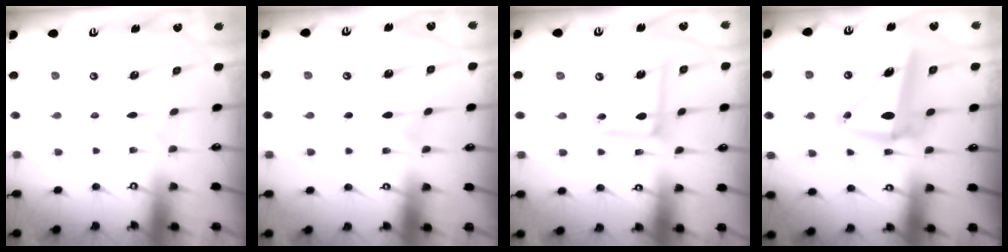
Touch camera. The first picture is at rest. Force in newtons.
{"total": 3.4, "press": 3.4, "slide": 0.3}
{"total": 9.6, "press": 9.6, "slide": 0.8}
{"total": 10.0, "press": 9.6, "slide": 2.9}